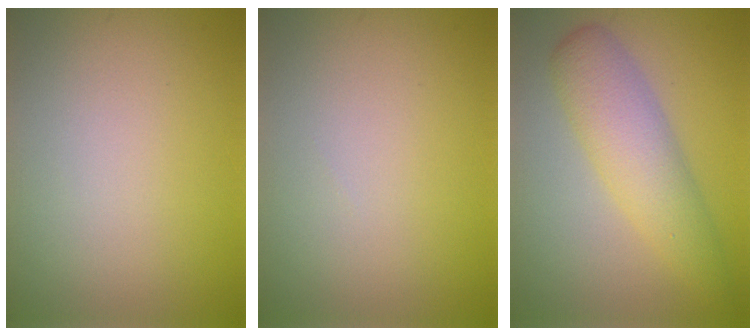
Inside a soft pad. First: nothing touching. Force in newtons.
{"total": 0.0}
{"total": 4.9, "press": 4.9, "slide": 0.1}